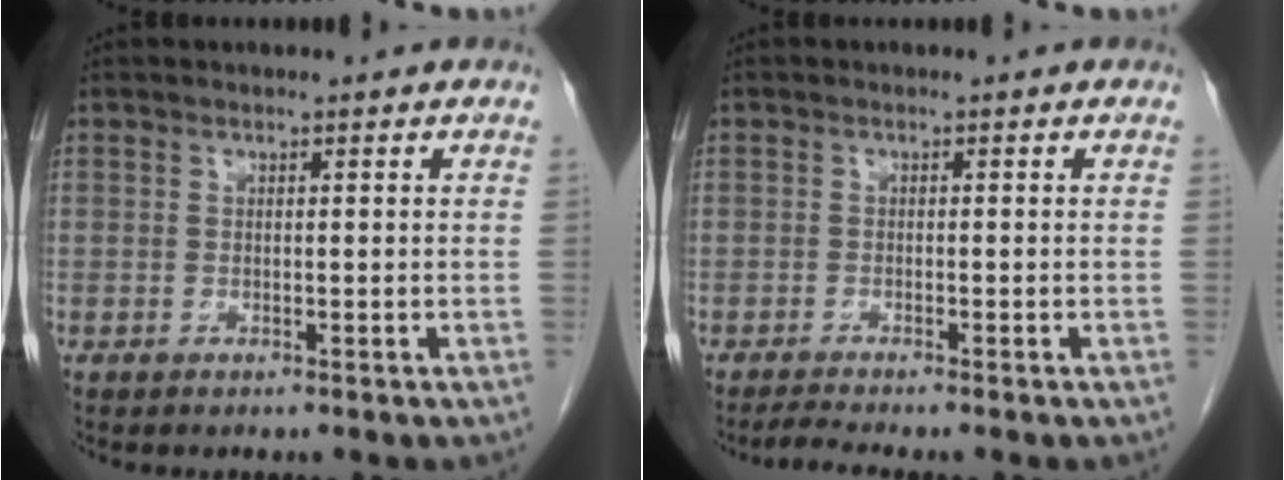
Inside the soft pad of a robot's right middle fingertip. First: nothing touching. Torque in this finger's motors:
{"motor_torque": [0.38, -0.19, 0.03, 0.00]}